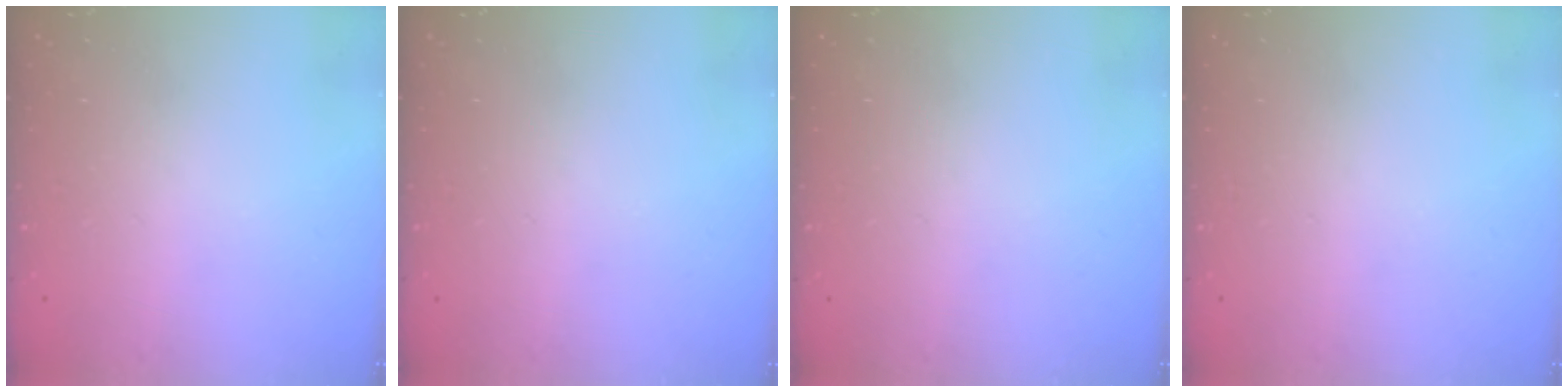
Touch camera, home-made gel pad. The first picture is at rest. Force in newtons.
{"total": 0.0}
{"total": 0.0}
{"total": 0.0}